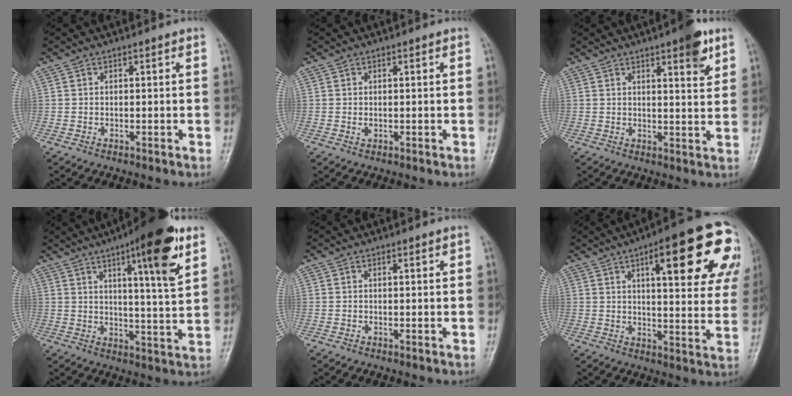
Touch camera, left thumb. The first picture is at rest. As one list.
[{"total": 1.0, "force": [0.1, 0.6, 0.7], "torque": [-0.009, 0.000, 0.003]}, {"total": 6.9, "force": [3.9, 1.9, 5.3], "torque": [-0.060, -0.019, 0.048]}, {"total": 15.1, "force": [7.8, 2.8, 12.7], "torque": [-0.169, -0.036, 0.109]}, {"total": 0.6, "force": [0.3, 0.2, 0.5], "torque": [-0.006, 0.000, 0.004]}, {"total": 23.3, "force": [9.7, 6.8, 20.0], "torque": [-0.236, -0.010, 0.125]}]